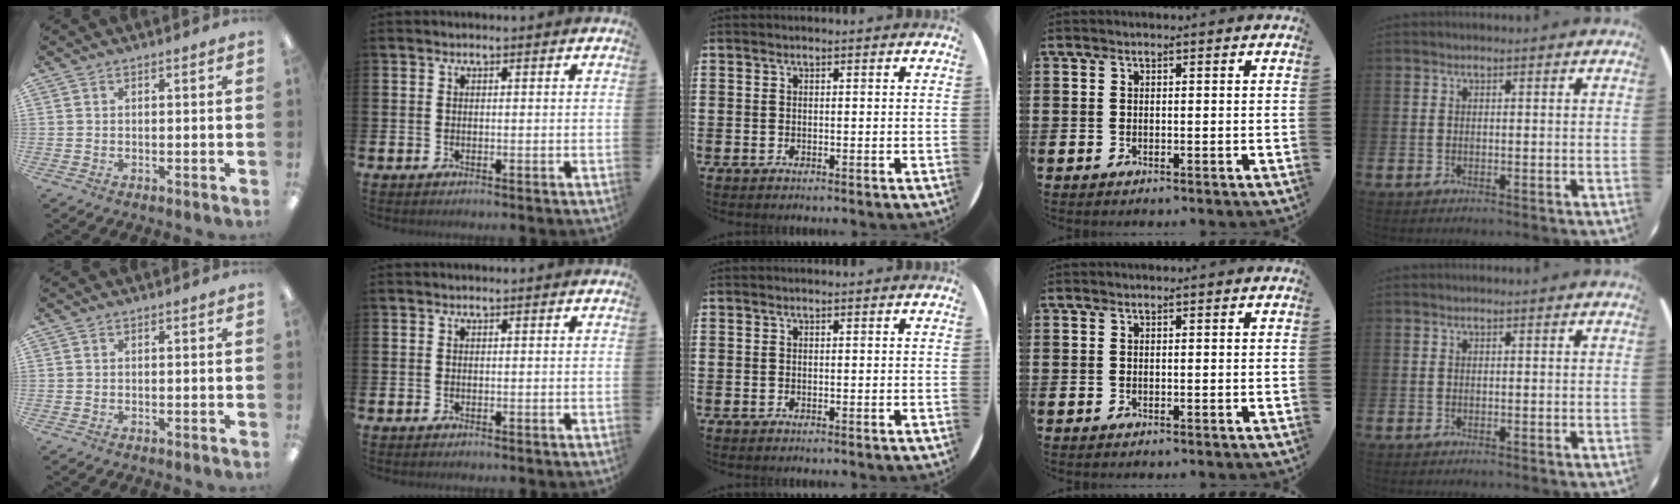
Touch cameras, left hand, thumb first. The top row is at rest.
{}